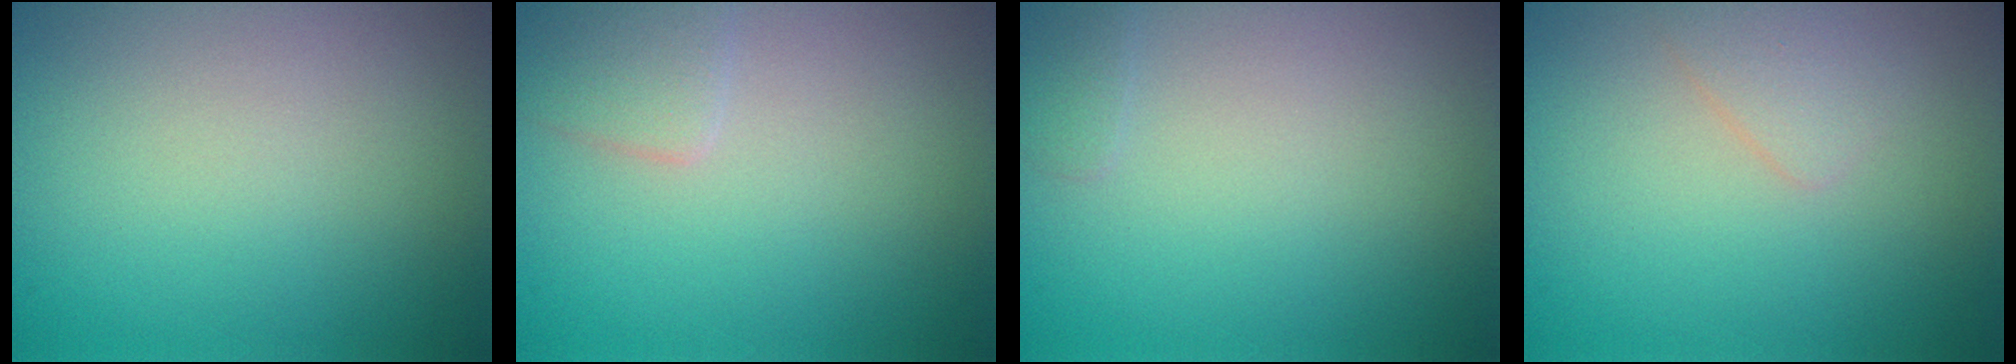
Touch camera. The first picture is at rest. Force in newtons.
{"total": 1.9, "press": 1.9, "slide": 0.1}
{"total": 0.7, "press": 0.7, "slide": 0.0}
{"total": 1.3, "press": 1.3, "slide": 0.1}